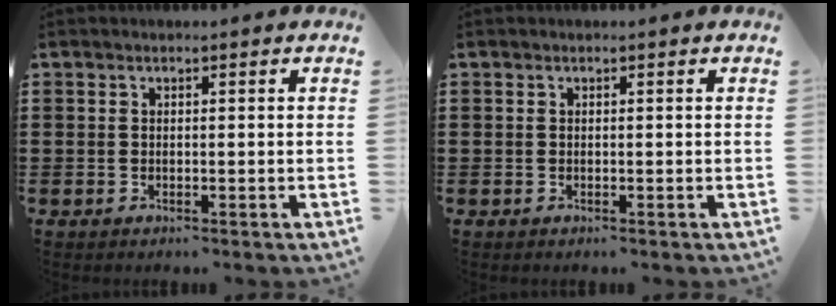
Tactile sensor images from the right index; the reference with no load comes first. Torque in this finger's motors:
{"motor_torque": [0.00, 0.00, 0.00, 0.00]}